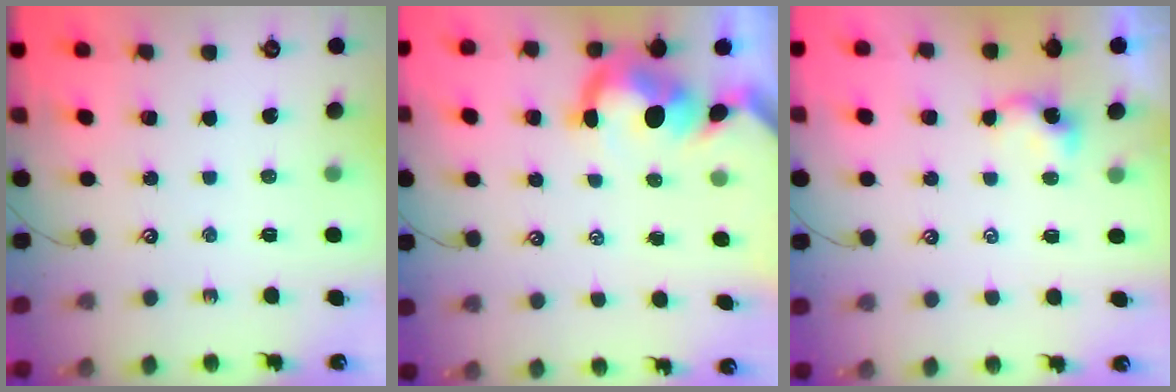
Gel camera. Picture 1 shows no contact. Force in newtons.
{"total": 3.7, "press": 3.6, "slide": 0.9}
{"total": 2.8, "press": 2.8, "slide": 0.0}